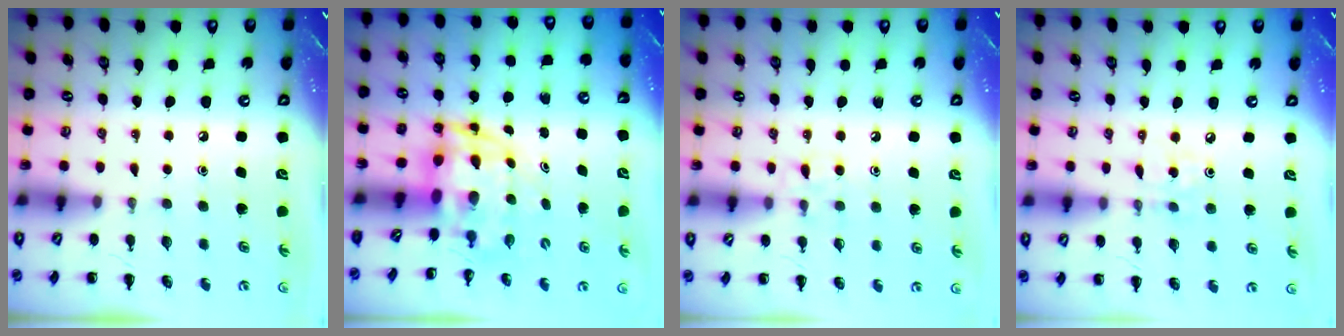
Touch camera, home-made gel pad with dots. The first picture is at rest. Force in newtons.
{"total": 4.3, "press": 4.1, "slide": 1.3}
{"total": 6.7, "press": 6.3, "slide": 2.2}
{"total": 3.2, "press": 3.0, "slide": 1.0}